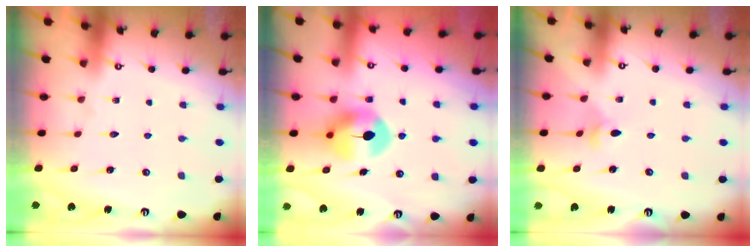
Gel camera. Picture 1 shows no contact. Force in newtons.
{"total": 8.8, "press": 8.7, "slide": 1.6}
{"total": 4.3, "press": 4.2, "slide": 0.6}